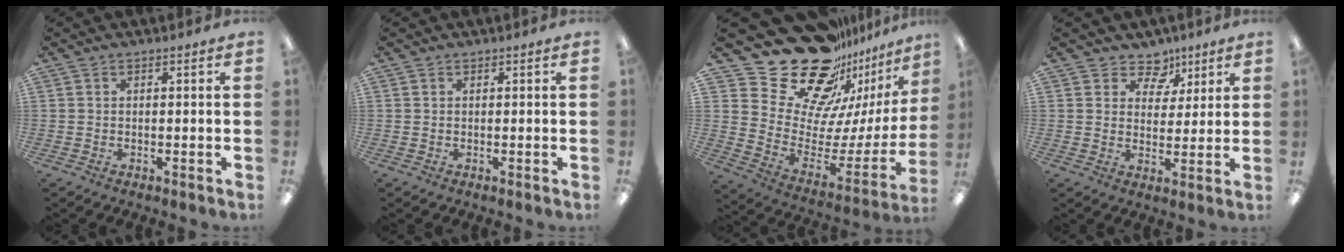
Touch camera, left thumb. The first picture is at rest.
{"total": 0.0}
{"total": 27.4, "force": [20.9, 13.5, 11.4], "torque": [-0.183, -0.160, 0.396]}
{"total": 7.5, "force": [5.1, 5.3, 1.6], "torque": [-0.020, -0.035, 0.091]}